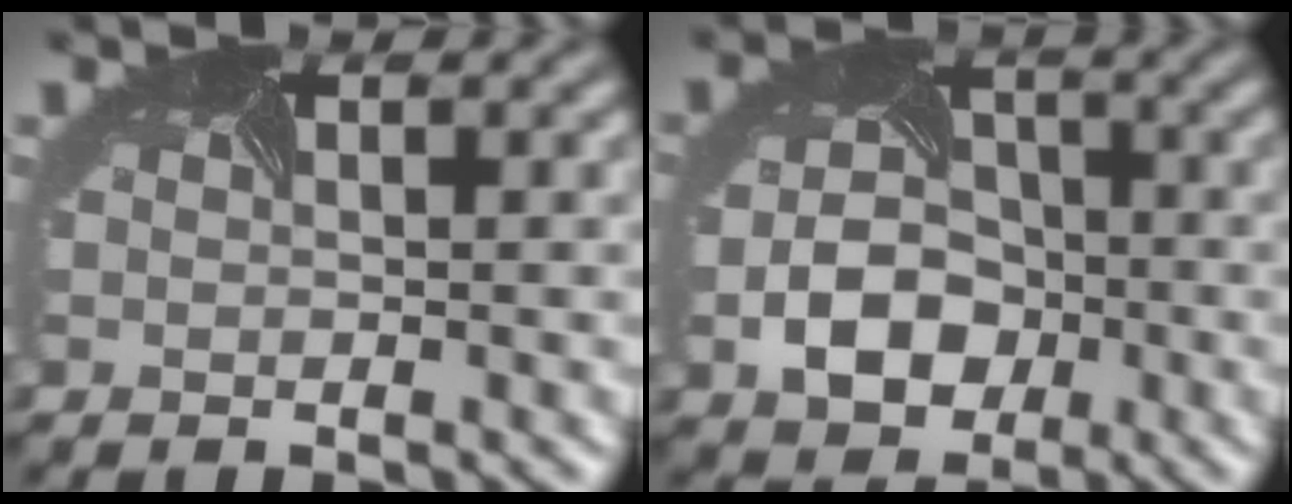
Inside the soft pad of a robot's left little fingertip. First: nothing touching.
{"total": 5.3, "force": [-1.7, 4.0, 3.0], "torque": [-0.062, -0.013, -0.025]}